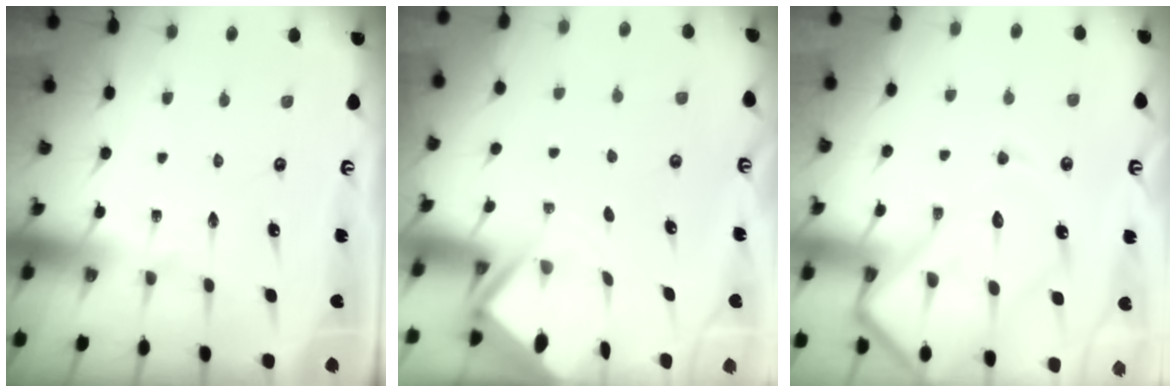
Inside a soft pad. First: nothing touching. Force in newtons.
{"total": 2.9, "press": 2.9, "slide": 0.3}
{"total": 16.2, "press": 16.2, "slide": 1.6}